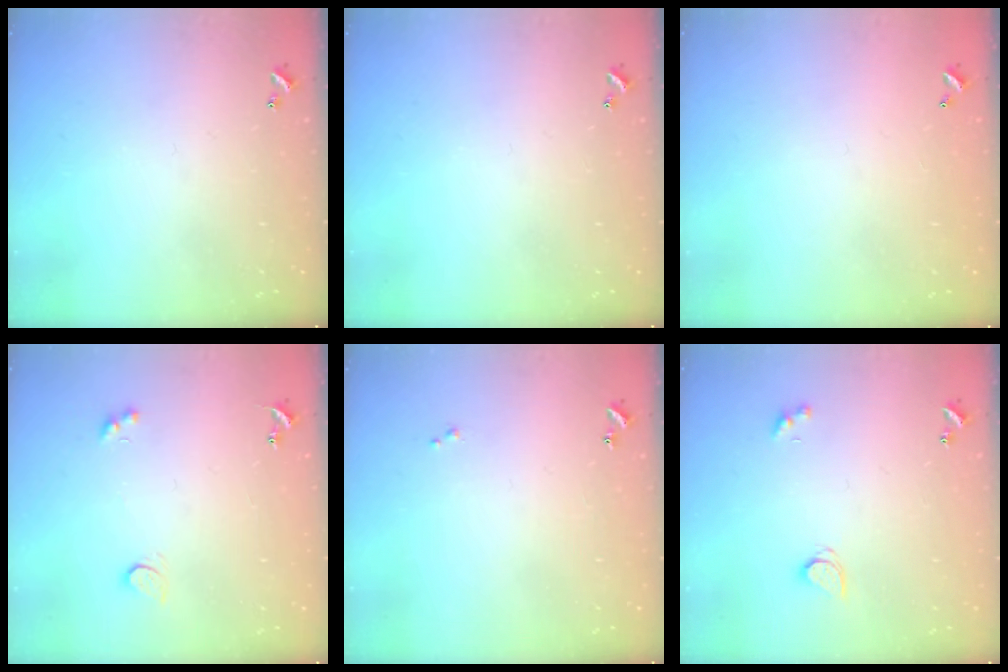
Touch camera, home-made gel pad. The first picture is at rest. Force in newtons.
{"total": 0.0}
{"total": 2.9, "press": 2.9, "slide": 0.1}
{"total": 2.8, "press": 2.8, "slide": 0.5}
{"total": 0.7, "press": 0.6, "slide": 0.3}
{"total": 2.6, "press": 2.6, "slide": 0.5}